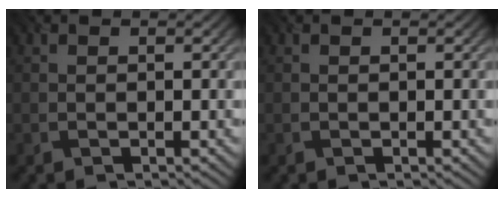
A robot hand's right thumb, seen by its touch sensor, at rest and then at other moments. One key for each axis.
{"total": 0.0}